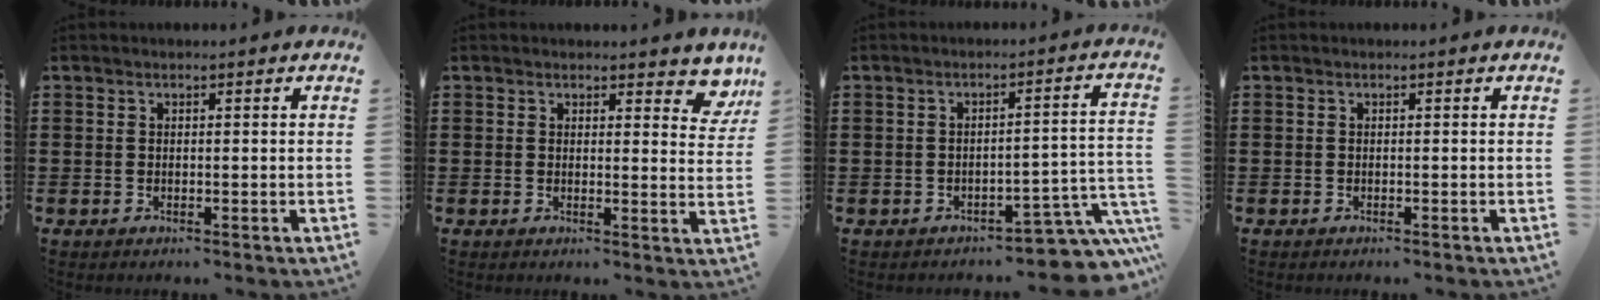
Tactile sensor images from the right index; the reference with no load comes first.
{"total": 3.4, "force": [2.9, 1.1, 1.4], "torque": [-0.006, -0.011, 0.047]}
{"total": 5.5, "force": [-4.3, 1.5, 3.0], "torque": [-0.046, 0.003, -0.080]}
{"total": 0.0}